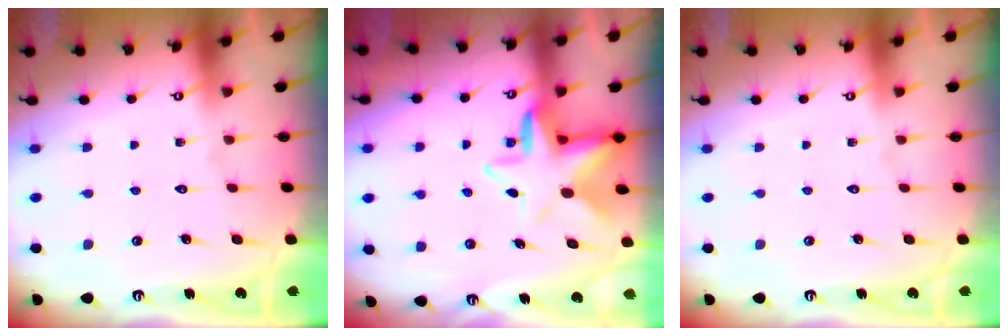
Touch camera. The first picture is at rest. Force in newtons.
{"total": 8.7, "press": 8.6, "slide": 1.5}
{"total": 0.0}